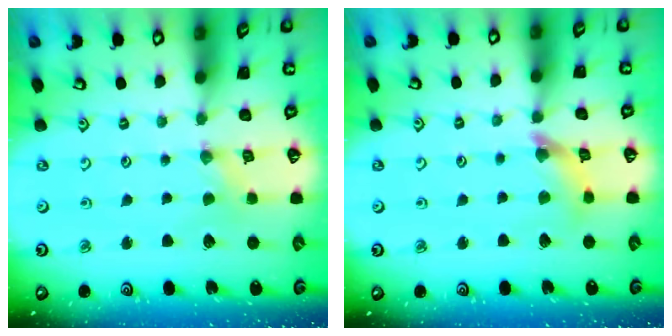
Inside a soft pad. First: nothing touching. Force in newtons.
{"total": 6.8, "press": 6.8, "slide": 0.6}